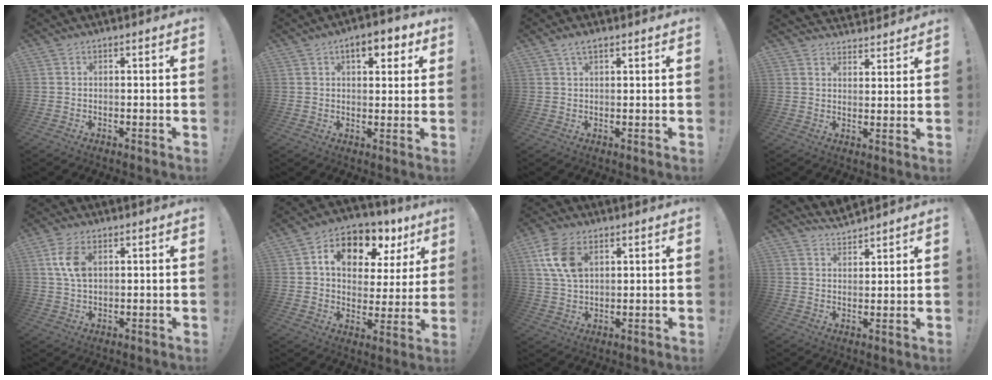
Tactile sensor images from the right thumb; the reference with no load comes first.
{"total": 7.2, "force": [3.8, 3.3, 5.1], "torque": [-0.063, -0.009, 0.061]}
{"total": 2.7, "force": [1.8, 0.9, 1.9], "torque": [-0.033, -0.005, 0.032]}
{"total": 3.8, "force": [3.4, 1.6, 0.5], "torque": [-0.001, -0.030, 0.061]}
{"total": 7.1, "force": [2.2, 4.1, 5.4], "torque": [-0.105, -0.004, 0.036]}
{"total": 12.6, "force": [6.8, 7.6, 7.5], "torque": [-0.116, -0.039, 0.118]}
{"total": 10.8, "force": [4.4, 6.7, 7.3], "torque": [-0.151, -0.006, 0.082]}
{"total": 4.9, "force": [4.6, 1.6, 0.8], "torque": [-0.018, -0.030, 0.086]}